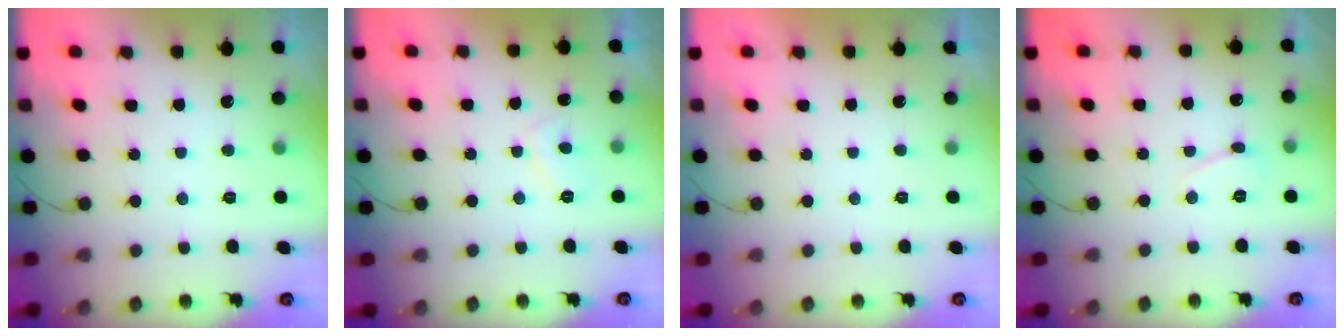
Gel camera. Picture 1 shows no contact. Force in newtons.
{"total": 2.9, "press": 2.8, "slide": 0.9}
{"total": 2.2, "press": 2.2, "slide": 0.3}
{"total": 3.7, "press": 3.7, "slide": 0.4}